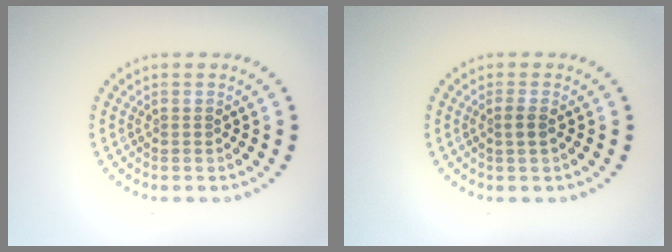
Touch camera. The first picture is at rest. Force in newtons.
{"total": 1.1, "press": 0.9, "slide": 0.7}